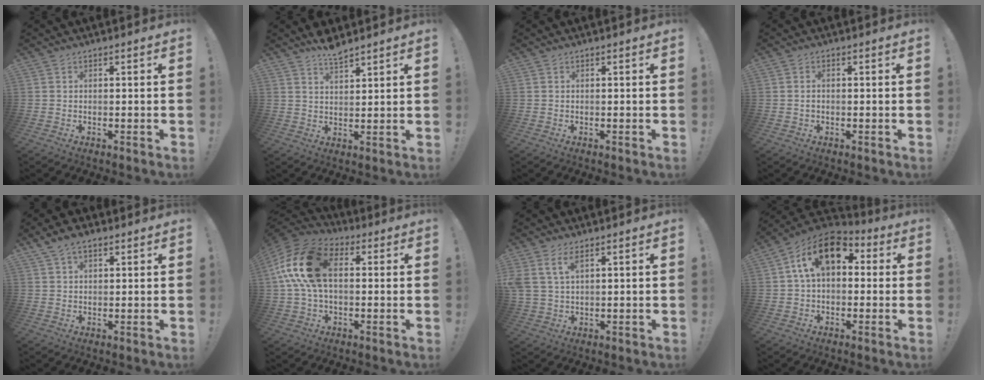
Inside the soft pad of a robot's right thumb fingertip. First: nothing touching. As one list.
[{"total": 5.0, "force": [4.5, 1.1, 1.9], "torque": [-0.025, -0.033, 0.079]}, {"total": 0.0}, {"total": 0.7, "force": [0.0, 0.4, 0.6], "torque": [-0.005, -0.002, -0.003]}, {"total": 4.7, "force": [3.1, 2.3, 2.6], "torque": [-0.042, -0.008, 0.057]}, {"total": 18.2, "force": [3.0, 11.0, 14.2], "torque": [-0.275, 0.016, 0.053]}, {"total": 5.7, "force": [3.2, 2.6, 3.9], "torque": [-0.082, -0.009, 0.060]}, {"total": 15.3, "force": [4.8, 9.2, 11.2], "torque": [-0.171, -0.001, 0.086]}]